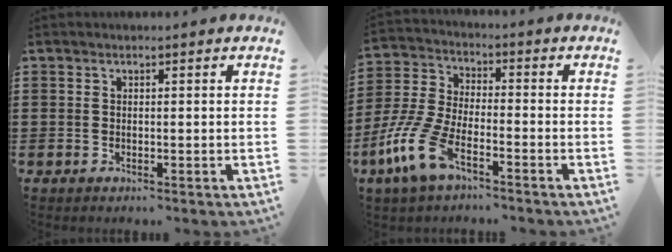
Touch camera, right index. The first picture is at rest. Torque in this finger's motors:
{"motor_torque": [0.98, 1.15, 0.66, 0.17]}